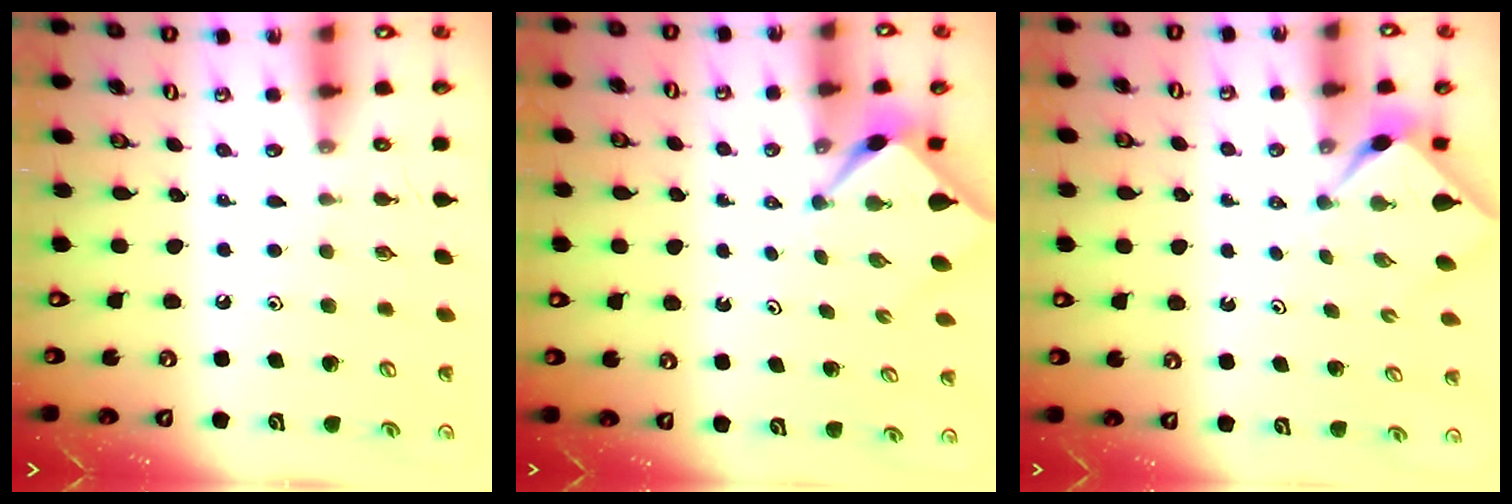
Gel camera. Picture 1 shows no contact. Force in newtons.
{"total": 2.5, "press": 2.5, "slide": 0.3}
{"total": 2.4, "press": 2.3, "slide": 0.3}